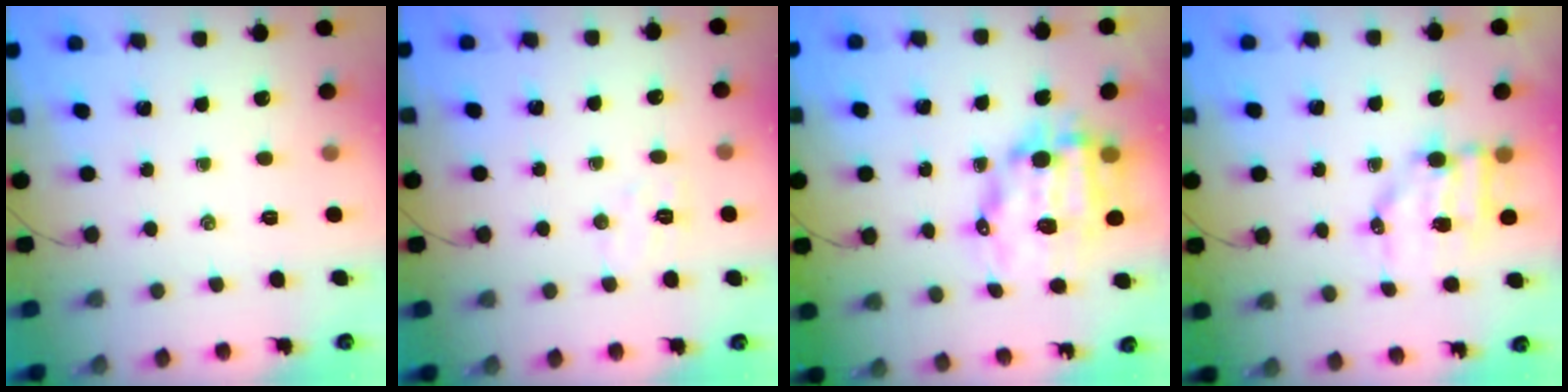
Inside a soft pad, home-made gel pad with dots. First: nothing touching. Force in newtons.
{"total": 5.0, "press": 4.9, "slide": 1.1}
{"total": 11.9, "press": 11.6, "slide": 2.7}
{"total": 8.1, "press": 8.0, "slide": 1.0}